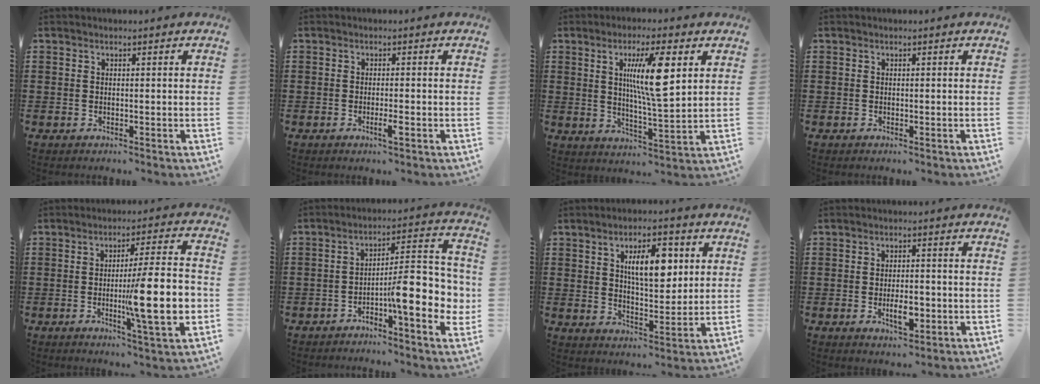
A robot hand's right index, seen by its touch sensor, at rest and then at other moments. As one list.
[{"total": 2.0, "force": [-1.0, 0.2, 1.7], "torque": [-0.035, -0.004, -0.020]}, {"total": 9.9, "force": [3.2, 1.7, 9.2], "torque": [-0.167, 0.000, 0.046]}, {"total": 0.0}, {"total": 13.9, "force": [-2.4, 2.4, 13.5], "torque": [-0.198, -0.015, -0.047]}, {"total": 11.0, "force": [-3.0, 2.9, 10.2], "torque": [-0.136, -0.019, -0.057]}, {"total": 8.4, "force": [2.9, 3.5, 7.0], "torque": [-0.121, 0.003, 0.044]}, {"total": 4.6, "force": [-1.3, 2.0, 4.0], "torque": [-0.074, 0.003, -0.023]}]